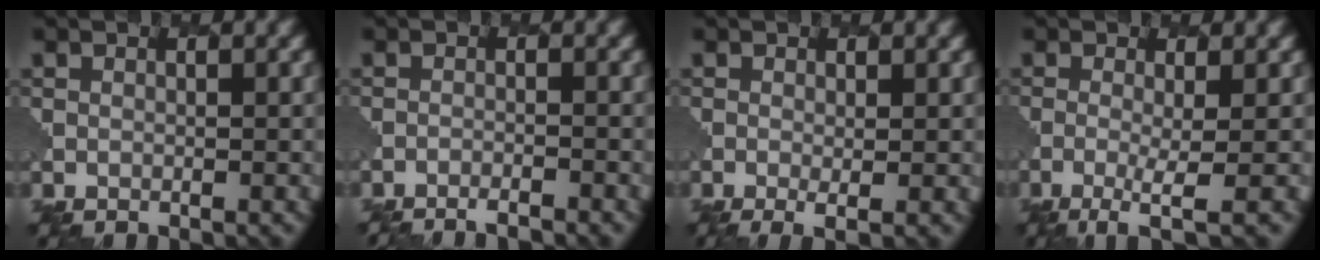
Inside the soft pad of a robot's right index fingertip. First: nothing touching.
{"total": 3.8, "force": [-3.5, 0.5, 1.2], "torque": [-0.010, 0.005, -0.054]}
{"total": 2.2, "force": [-0.3, 0.5, 2.1], "torque": [-0.038, -0.008, -0.002]}
{"total": 3.2, "force": [-1.0, 0.5, 3.0], "torque": [-0.056, -0.004, -0.024]}